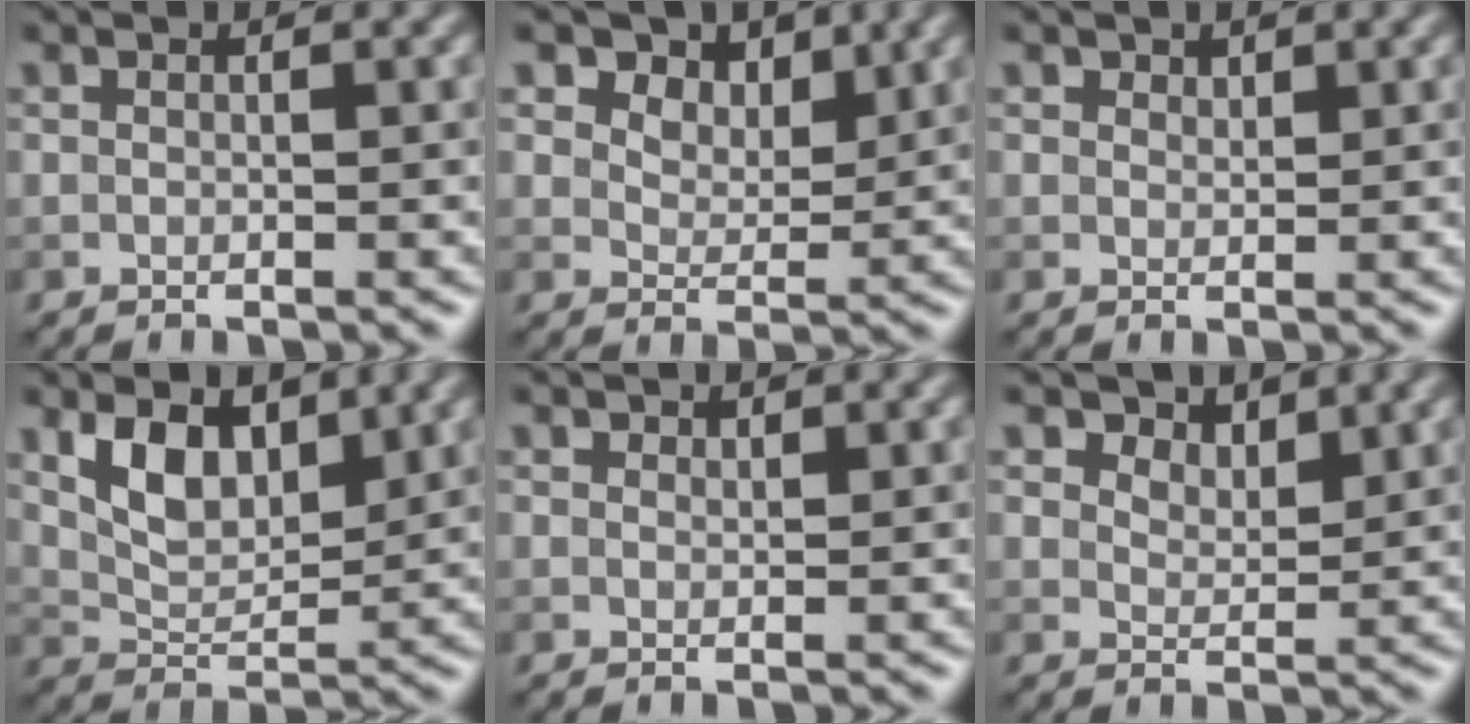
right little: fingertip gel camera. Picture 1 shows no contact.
{"total": 7.3, "force": [4.7, 4.6, 3.3], "torque": [-0.073, -0.003, 0.082]}
{"total": 1.0, "force": [0.8, 0.5, 0.2], "torque": [-0.002, -0.003, 0.012]}
{"total": 4.7, "force": [2.4, 2.6, 3.1], "torque": [-0.066, -0.007, 0.045]}
{"total": 0.8, "force": [0.6, 0.4, 0.2], "torque": [-0.002, -0.003, 0.010]}
{"total": 3.8, "force": [3.1, 1.8, 1.2], "torque": [-0.035, -0.014, 0.055]}